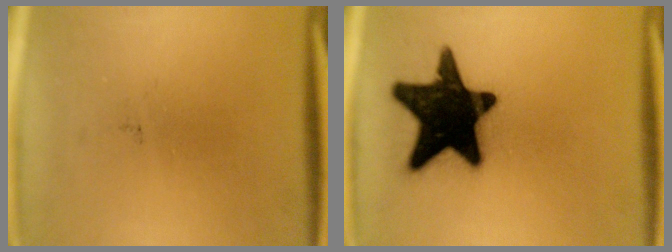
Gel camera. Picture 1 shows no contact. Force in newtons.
{"total": 20.1}